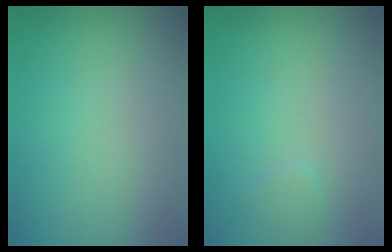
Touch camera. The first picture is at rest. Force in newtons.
{"total": 0.7, "press": 0.7, "slide": 0.1}